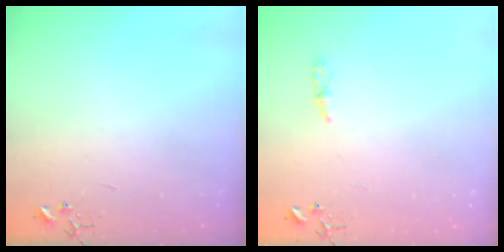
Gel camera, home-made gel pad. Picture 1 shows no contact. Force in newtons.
{"total": 3.2, "press": 3.2, "slide": 0.4}